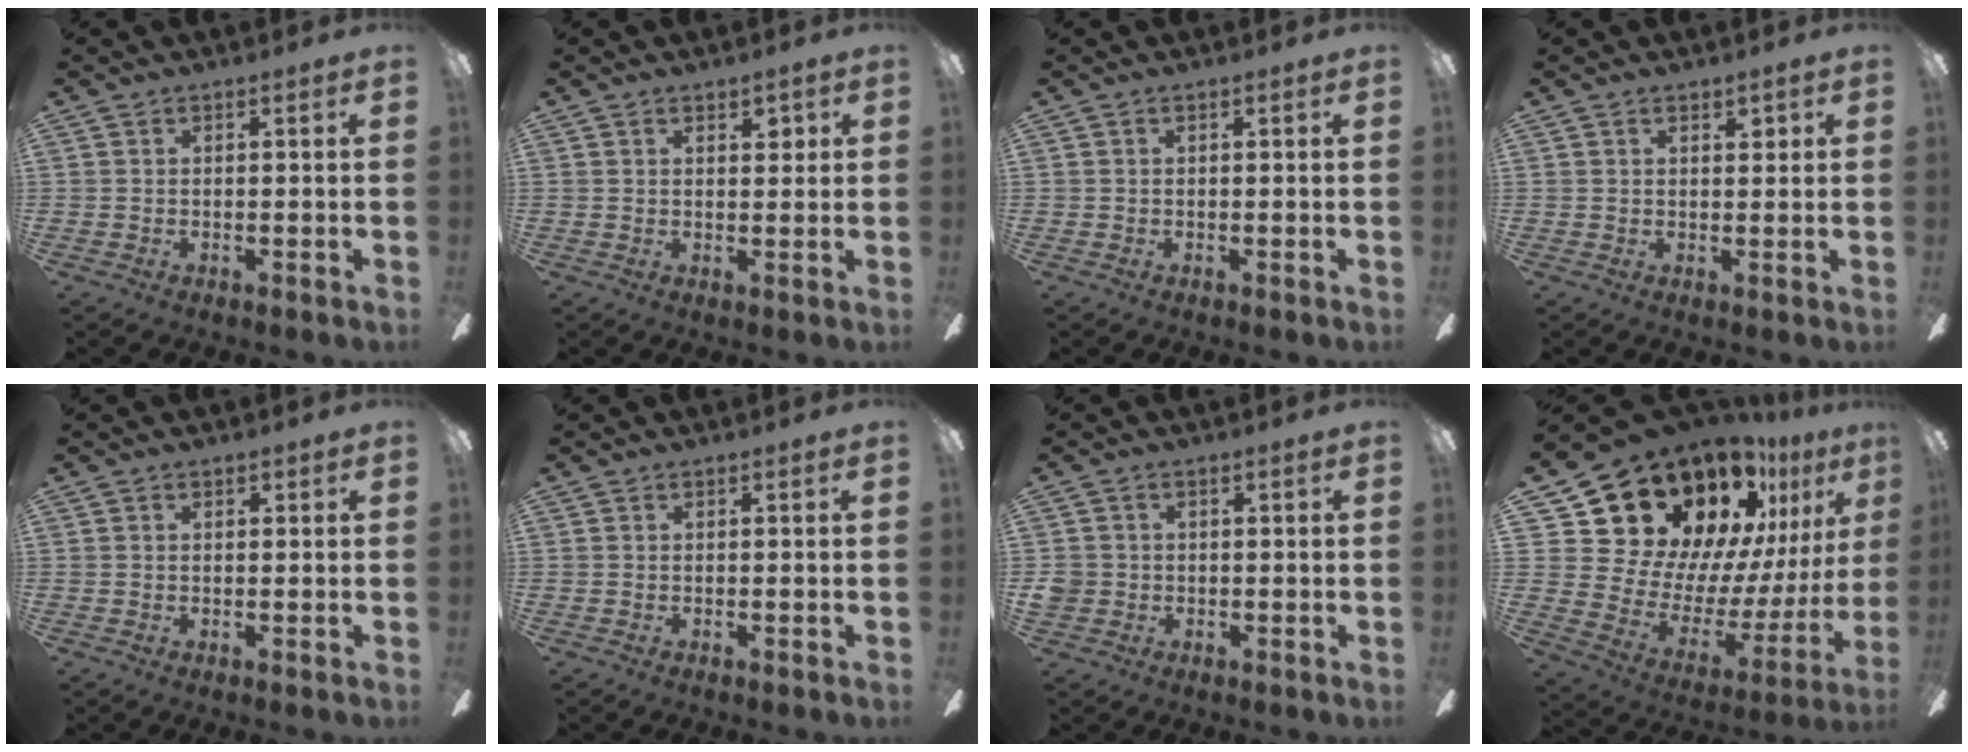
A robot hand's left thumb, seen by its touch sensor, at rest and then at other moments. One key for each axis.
{"total": 2.8, "fx": 1.6, "fy": 1.4, "fz": 1.9, "tx": -0.024, "ty": -0.002, "tz": 0.023}
{"total": 0.0}
{"total": 2.0, "fx": 1.3, "fy": 0.9, "fz": 1.2, "tx": -0.018, "ty": -0.001, "tz": 0.021}
{"total": 0.8, "fx": 0.3, "fy": 0.6, "fz": 0.4, "tx": -0.008, "ty": 0.004, "tz": 0.005}
{"total": 0.0}
{"total": 2.9, "fx": -0.4, "fy": 2.8, "fz": 0.8, "tx": -0.015, "ty": 0.008, "tz": -0.007}
{"total": 24.8, "fx": 18.7, "fy": 13.7, "fz": 8.7, "tx": -0.129, "ty": -0.158, "tz": 0.373}